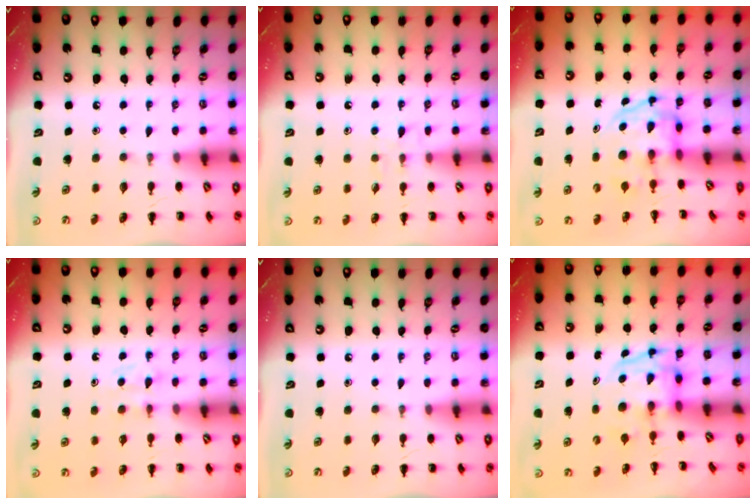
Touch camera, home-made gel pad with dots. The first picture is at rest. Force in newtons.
{"total": 5.8, "press": 5.4, "slide": 2.2}
{"total": 3.5, "press": 3.5, "slide": 0.5}
{"total": 4.1, "press": 3.9, "slide": 1.3}
{"total": 0.0}
{"total": 3.9, "press": 3.8, "slide": 0.6}